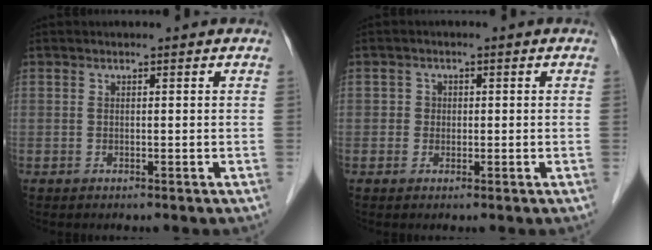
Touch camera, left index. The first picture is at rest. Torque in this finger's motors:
{"motor_torque": [-0.18, 0.03, -0.07, 0.01]}